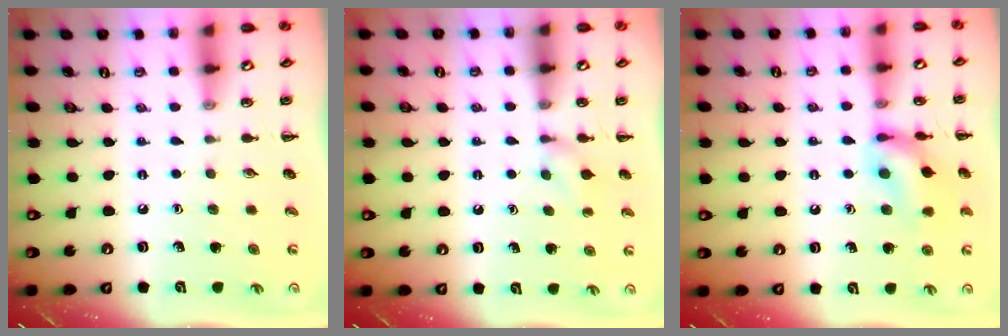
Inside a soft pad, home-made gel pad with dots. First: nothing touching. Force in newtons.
{"total": 3.6, "press": 3.3, "slide": 1.4}
{"total": 12.9, "press": 12.9, "slide": 0.8}